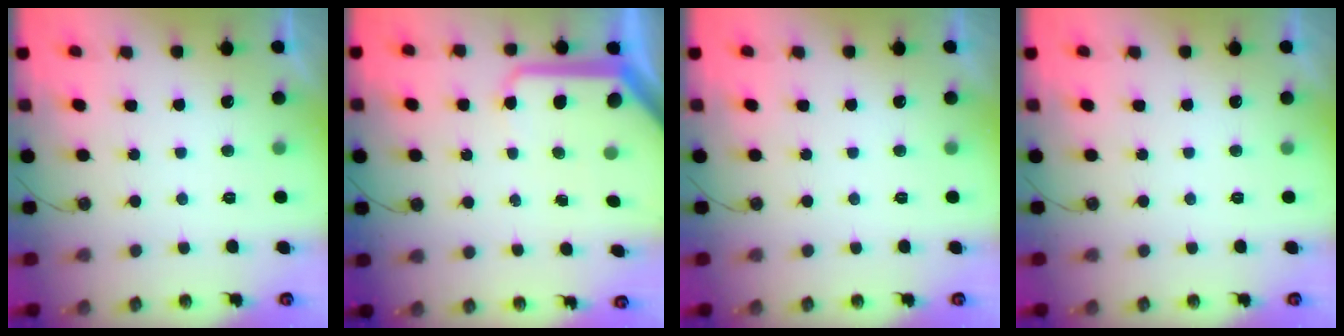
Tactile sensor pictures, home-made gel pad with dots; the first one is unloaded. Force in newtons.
{"total": 11.3, "press": 11.2, "slide": 1.1}
{"total": 0.0}
{"total": 0.0}